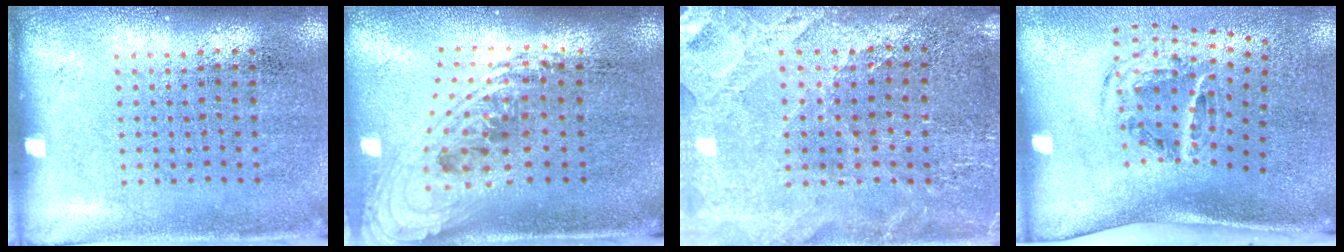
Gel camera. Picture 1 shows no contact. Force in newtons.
{"total": 2.4, "press": 1.7, "slide": 1.7}
{"total": 1.7, "press": 1.7, "slide": 0.2}
{"total": 2.1, "press": 1.2, "slide": 1.7}